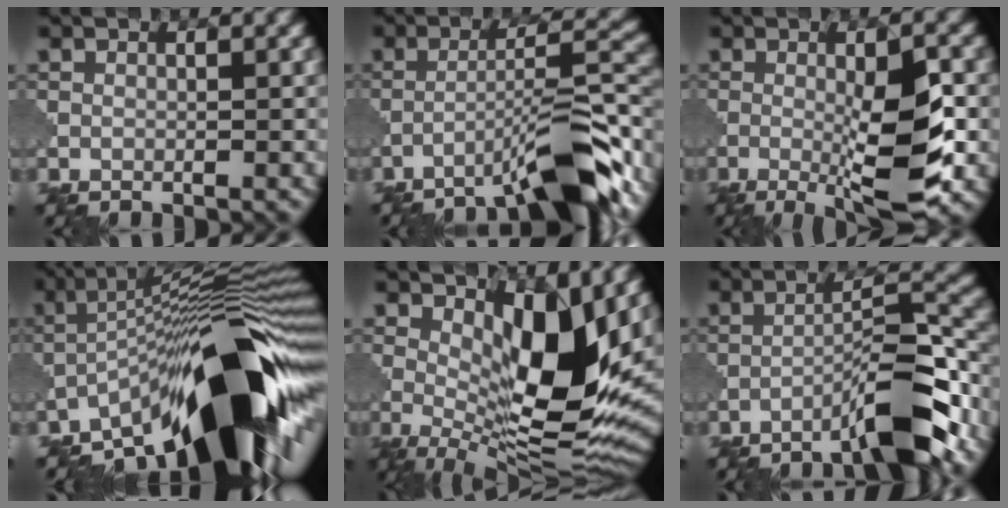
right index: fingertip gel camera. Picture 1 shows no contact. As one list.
[{"total": 10.1, "force": [-6.4, 1.7, 7.6], "torque": [-0.106, 0.023, -0.103]}, {"total": 7.5, "force": [-1.0, 1.6, 7.2], "torque": [-0.118, -0.001, -0.014]}, {"total": 15.7, "force": [-7.9, 3.9, 13.0], "torque": [-0.187, 0.020, -0.137]}, {"total": 11.4, "force": [2.7, 4.3, 10.2], "torque": [-0.160, -0.016, 0.052]}, {"total": 7.4, "force": [-4.9, 1.1, 5.4], "torque": [-0.082, 0.017, -0.082]}]